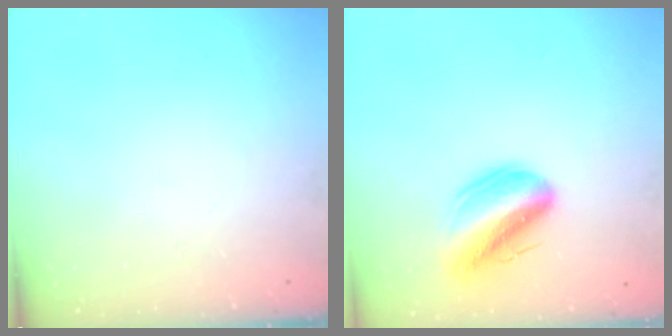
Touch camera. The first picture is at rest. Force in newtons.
{"total": 13.6, "press": 13.1, "slide": 3.7}